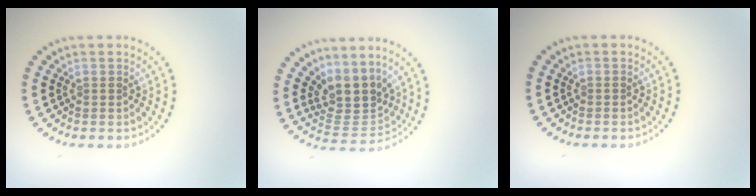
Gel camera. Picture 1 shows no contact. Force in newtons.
{"total": 4.1, "press": 3.2, "slide": 2.5}
{"total": 0.0}